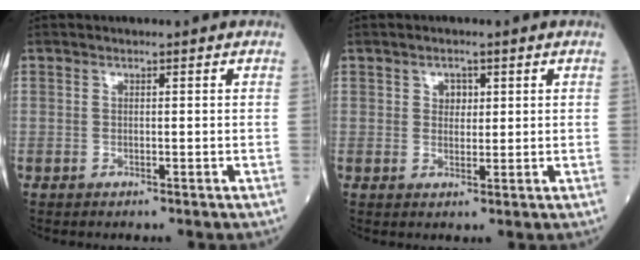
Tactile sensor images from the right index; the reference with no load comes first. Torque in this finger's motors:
{"motor_torque": [-0.01, 0.01, 0.00, 0.01]}